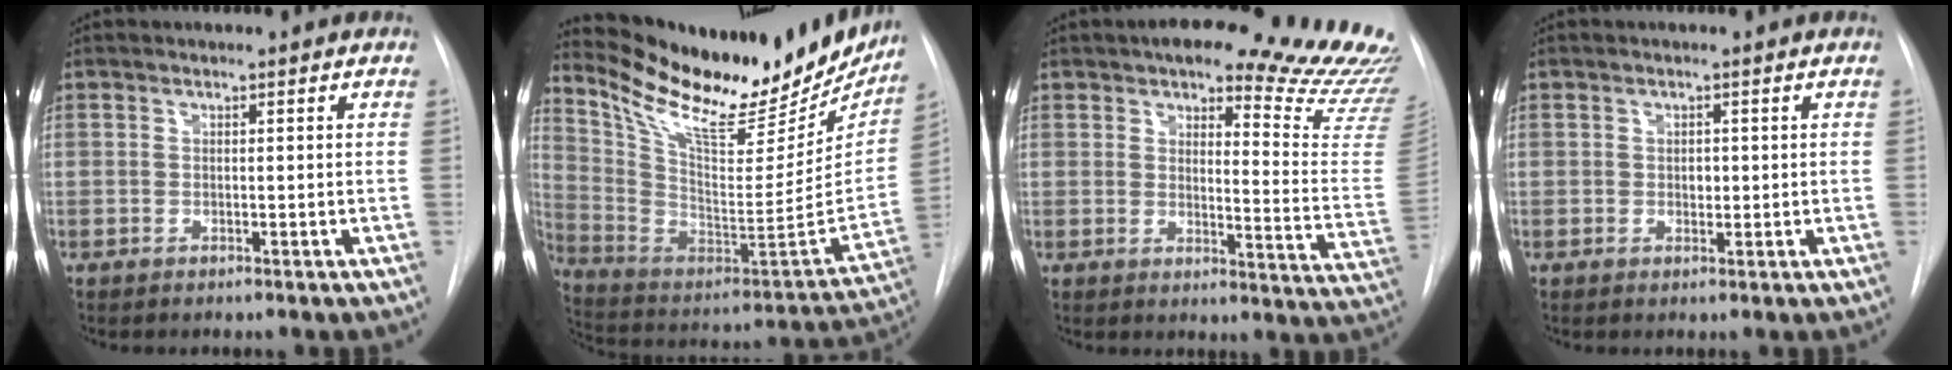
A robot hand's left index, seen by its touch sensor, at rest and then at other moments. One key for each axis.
{"total": 28.2, "fx": 23.3, "fy": 8.4, "fz": 13.5, "tx": -0.229, "ty": -0.033, "tz": 0.344}
{"total": 20.9, "fx": 18.6, "fy": 2.6, "fz": 9.2, "tx": -0.099, "ty": -0.096, "tz": 0.201}
{"total": 1.2, "fx": 0.1, "fy": 0.9, "fz": 0.8, "tx": -0.010, "ty": 0.001, "tz": 0.002}